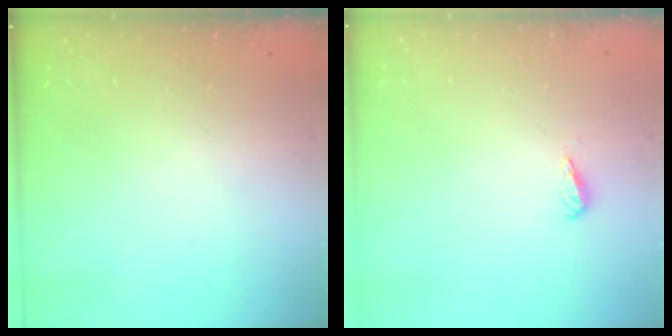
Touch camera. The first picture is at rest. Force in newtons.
{"total": 2.7, "press": 2.6, "slide": 0.4}